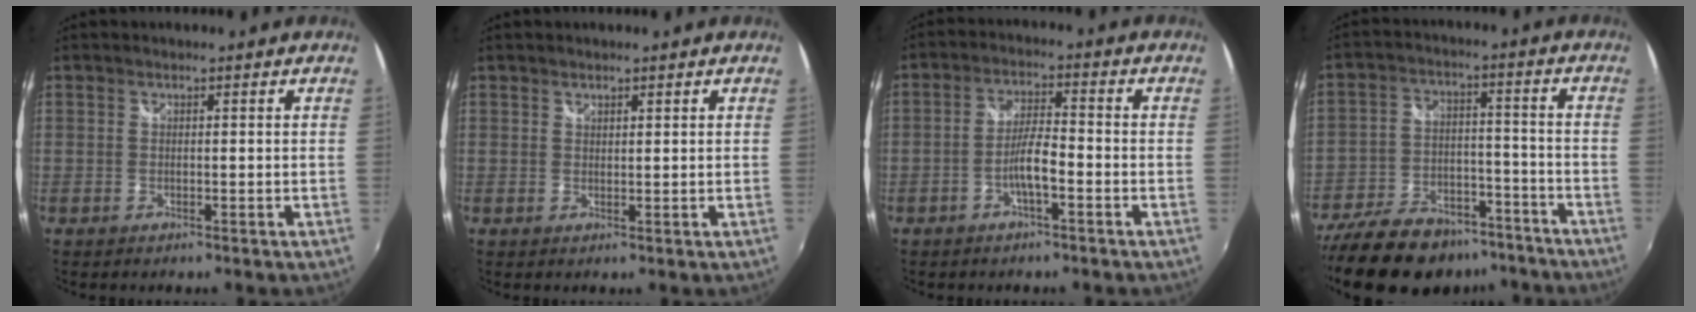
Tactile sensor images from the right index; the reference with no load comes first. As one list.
[{"total": 0.8, "force": [0.7, 0.3, 0.2], "torque": [-0.001, -0.001, 0.014]}, {"total": 5.0, "force": [-2.4, 0.7, 4.4], "torque": [-0.088, 0.007, -0.043]}, {"total": 22.2, "force": [-17.1, 10.9, 9.0], "torque": [-0.207, 0.015, -0.242]}]